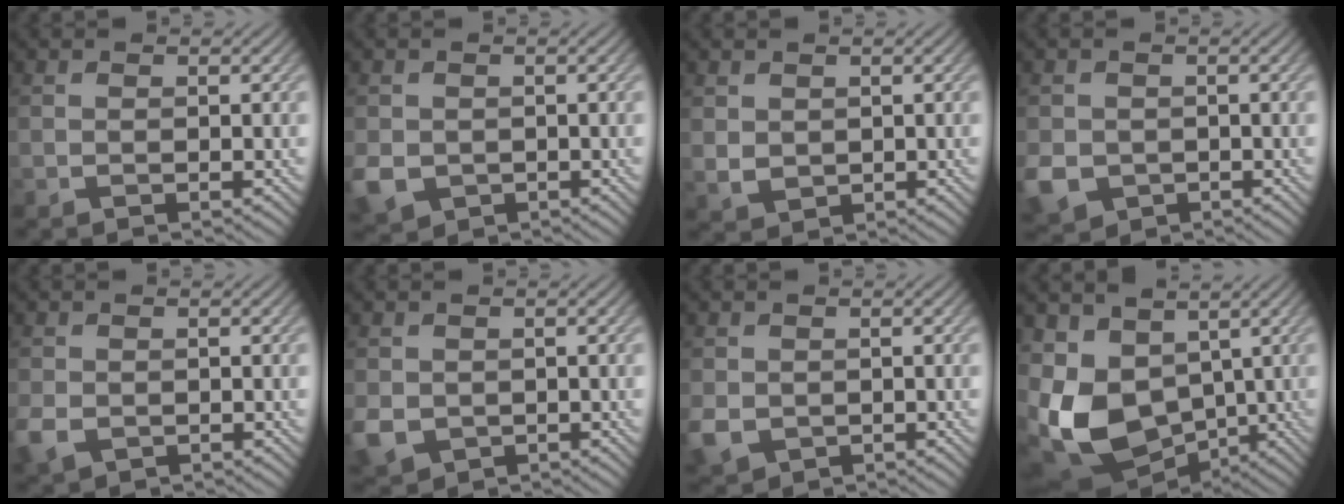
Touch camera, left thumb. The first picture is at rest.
{"total": 4.2, "force": [-1.0, 3.6, 1.9], "torque": [-0.055, -0.017, -0.023]}
{"total": 2.3, "force": [1.0, 1.9, 0.9], "torque": [-0.030, -0.006, 0.020]}
{"total": 4.7, "force": [-1.4, 4.0, 2.0], "torque": [-0.057, -0.019, -0.032]}
{"total": 3.3, "force": [-1.1, 2.6, 1.9], "torque": [-0.050, -0.010, -0.025]}
{"total": 3.9, "force": [-0.7, 3.4, 1.9], "torque": [-0.056, -0.017, -0.014]}
{"total": 3.3, "force": [-0.6, 2.9, 1.7], "torque": [-0.050, -0.012, -0.011]}
{"total": 13.7, "force": [-1.2, 10.0, 9.3], "torque": [-0.243, -0.026, -0.004]}